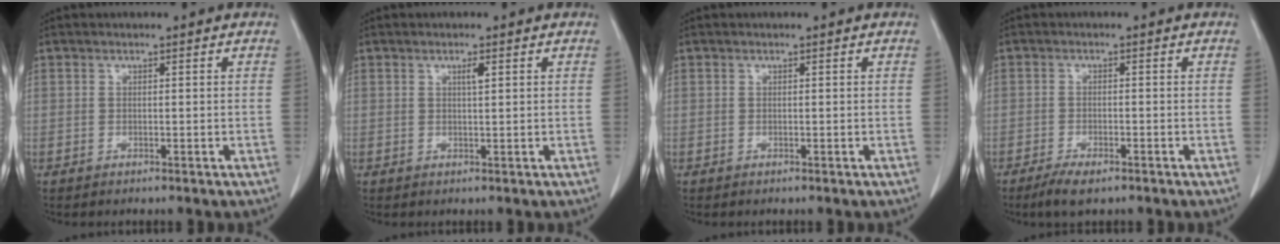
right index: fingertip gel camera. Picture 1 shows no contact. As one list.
[{"total": 1.3, "force": [0.6, 0.1, 1.1], "torque": [-0.018, -0.001, 0.008]}, {"total": 0.0}, {"total": 3.6, "force": [-2.5, 1.0, 2.4], "torque": [-0.044, -0.004, -0.042]}]